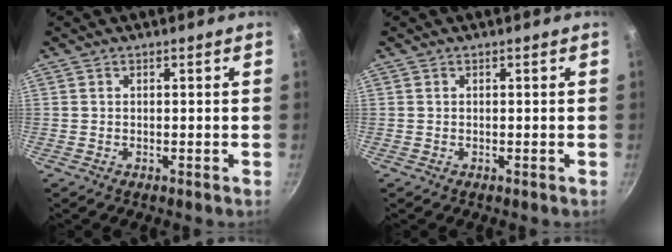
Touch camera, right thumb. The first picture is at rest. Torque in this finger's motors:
{"motor_torque": [0.00, 0.00, 0.04, -0.02, 0.00]}